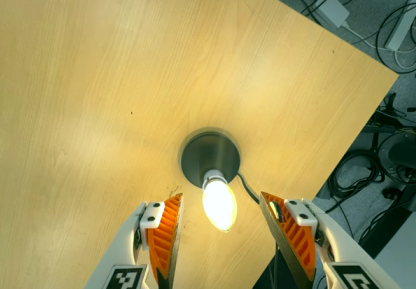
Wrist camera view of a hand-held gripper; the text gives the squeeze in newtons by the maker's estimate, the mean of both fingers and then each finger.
{"total": 0.0}